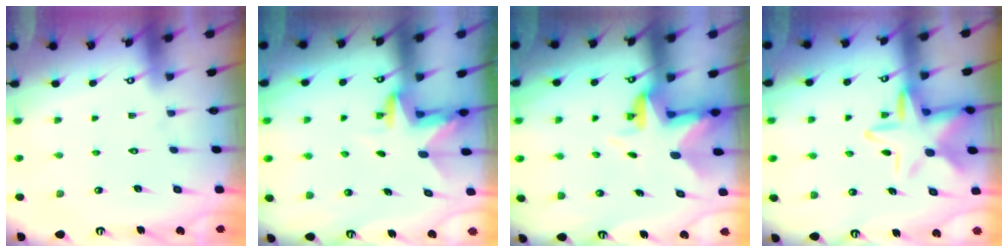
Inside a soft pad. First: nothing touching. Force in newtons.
{"total": 3.2, "press": 3.2, "slide": 0.2}
{"total": 4.4, "press": 4.3, "slide": 0.4}
{"total": 12.5, "press": 12.4, "slide": 1.9}